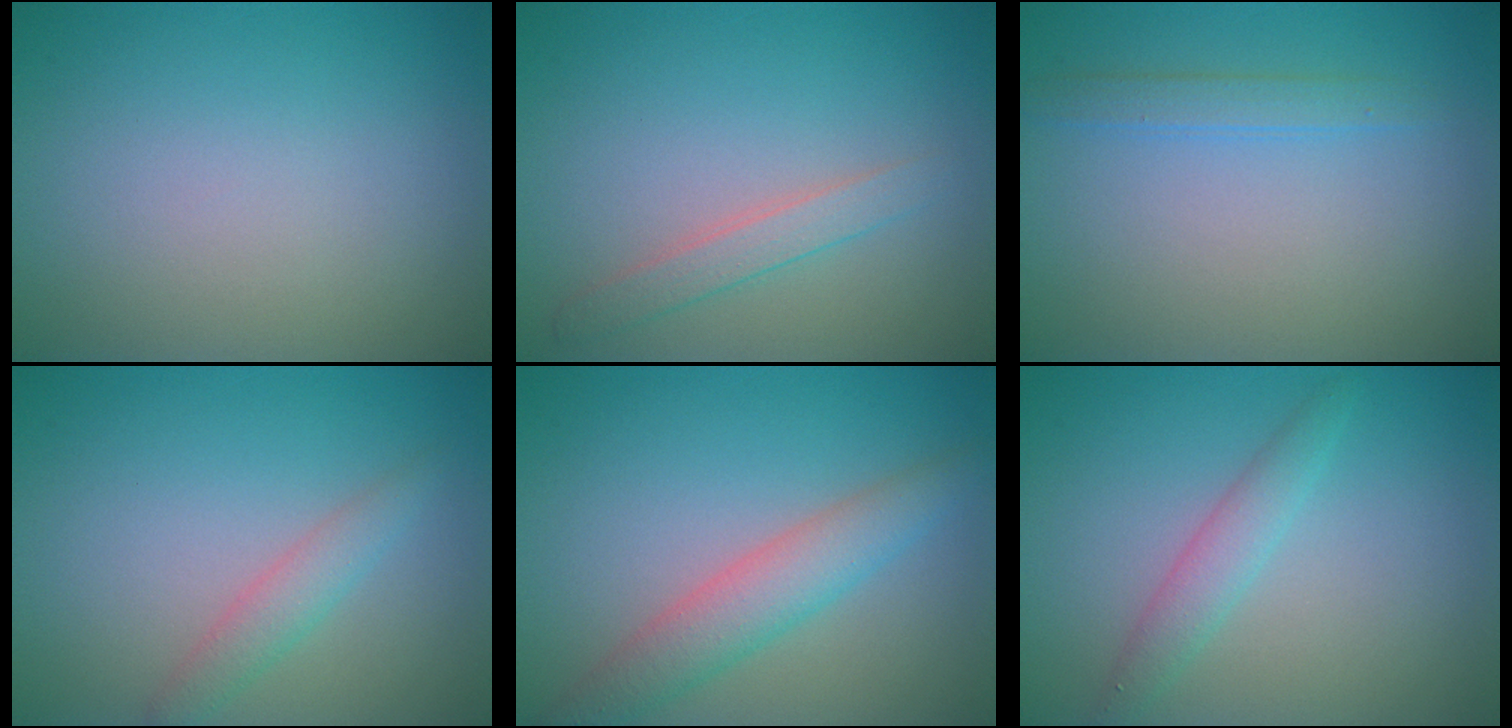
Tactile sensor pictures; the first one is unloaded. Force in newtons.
{"total": 1.8, "press": 1.8, "slide": 0.1}
{"total": 1.5, "press": 1.5, "slide": 0.1}
{"total": 2.0, "press": 2.0, "slide": 0.0}
{"total": 3.8, "press": 3.8, "slide": 0.2}
{"total": 2.1, "press": 2.1, "slide": 0.0}